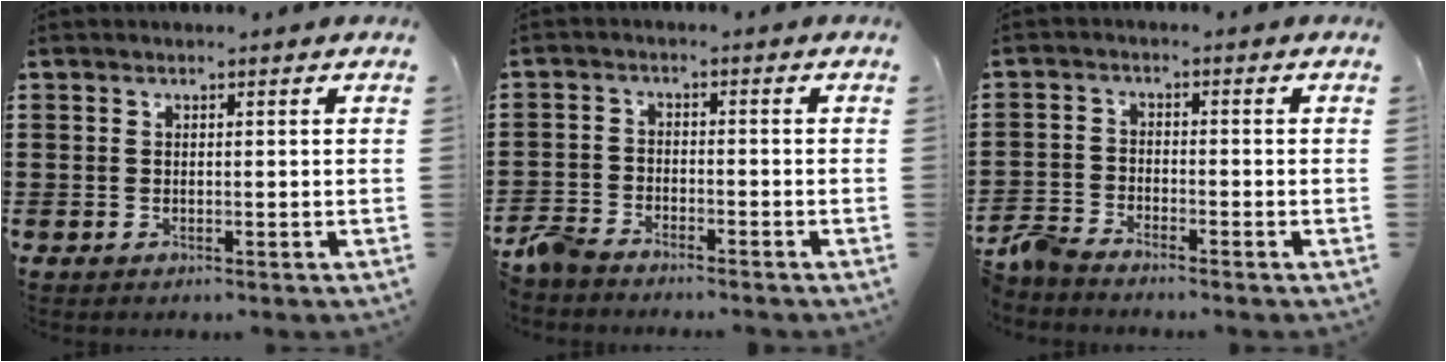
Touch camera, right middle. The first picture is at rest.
{"total": 3.9, "force": [-3.8, 0.7, 0.5], "torque": [-0.032, -0.002, -0.085]}
{"total": 3.4, "force": [-3.3, 0.3, 0.7], "torque": [-0.043, -0.005, -0.078]}